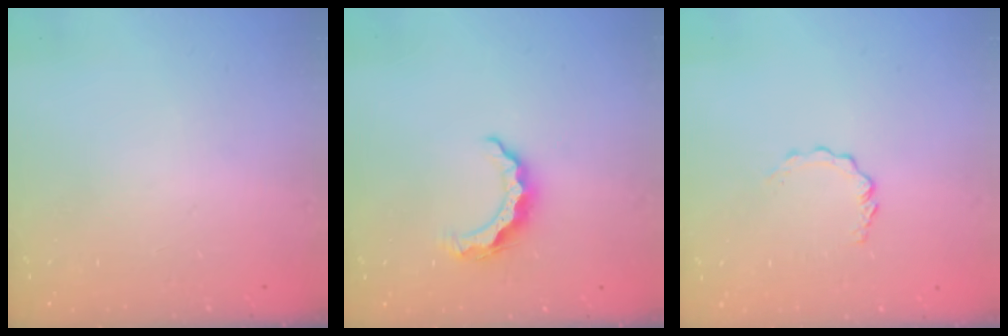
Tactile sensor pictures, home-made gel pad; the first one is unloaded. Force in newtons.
{"total": 7.2, "press": 7.2, "slide": 0.3}
{"total": 2.9, "press": 2.9, "slide": 0.3}